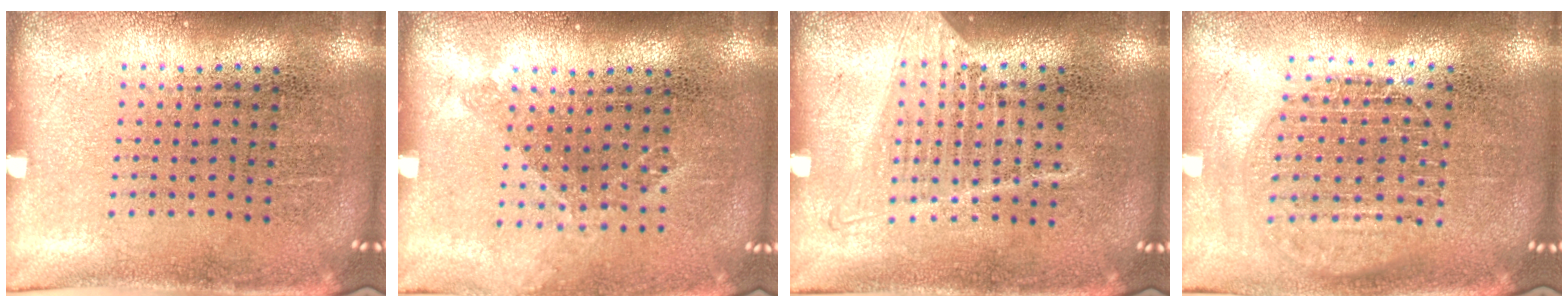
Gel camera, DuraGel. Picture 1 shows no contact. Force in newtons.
{"total": 1.0, "press": 0.9, "slide": 0.5}
{"total": 1.2, "press": 1.1, "slide": 0.5}
{"total": 1.6, "press": 1.4, "slide": 0.7}